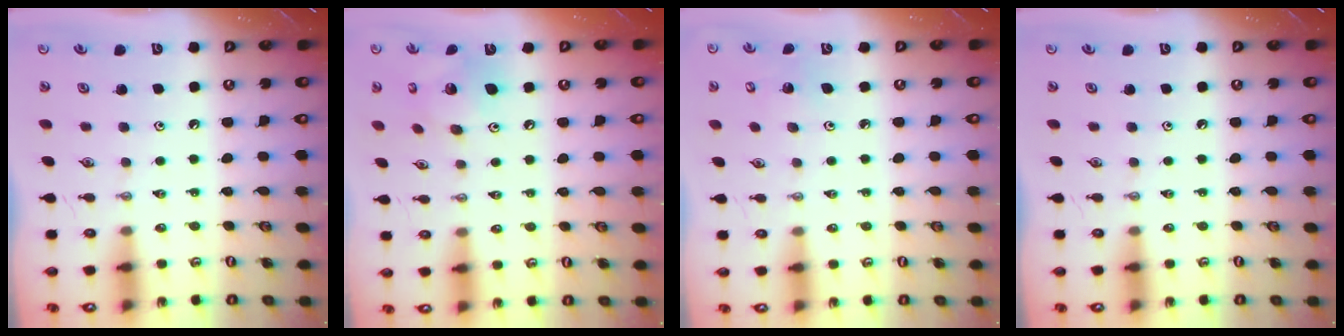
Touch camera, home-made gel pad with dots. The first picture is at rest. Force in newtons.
{"total": 11.3, "press": 11.3, "slide": 0.9}
{"total": 2.0, "press": 2.0, "slide": 0.2}
{"total": 0.0}